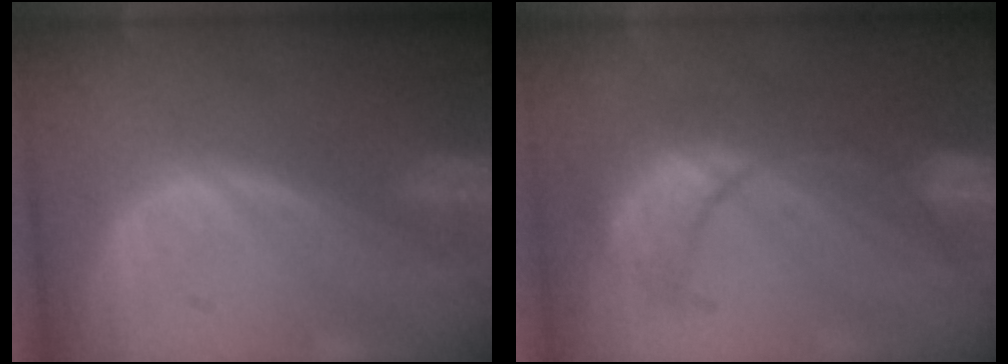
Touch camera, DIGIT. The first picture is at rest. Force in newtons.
{"total": 8.1, "press": 8.1, "slide": 0.9}